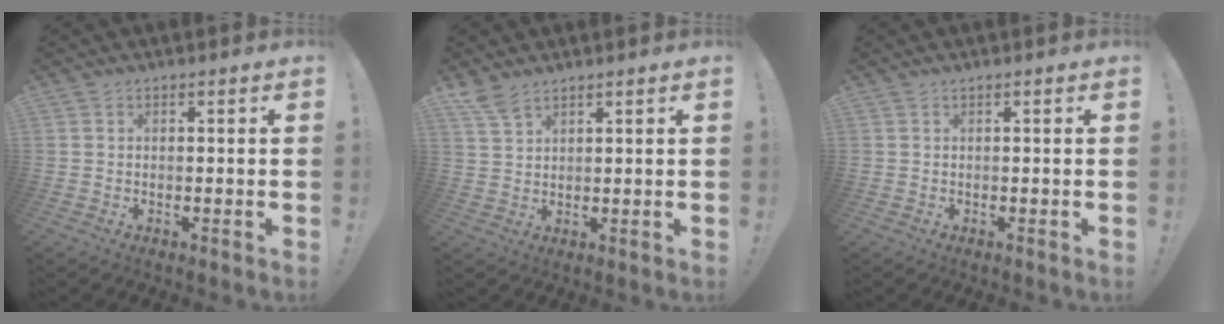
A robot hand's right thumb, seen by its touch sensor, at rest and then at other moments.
{"total": 5.1, "force": [4.1, 1.7, 2.4], "torque": [-0.040, -0.026, 0.077]}
{"total": 0.0}